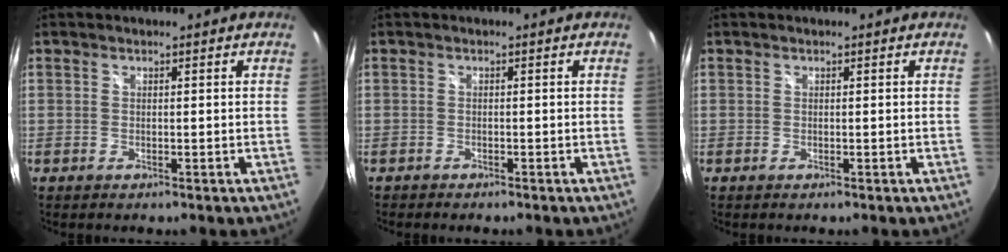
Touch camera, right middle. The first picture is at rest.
{"total": 0.9, "force": [-0.9, 0.3, 0.1], "torque": [-0.007, -0.003, -0.017]}
{"total": 0.0}